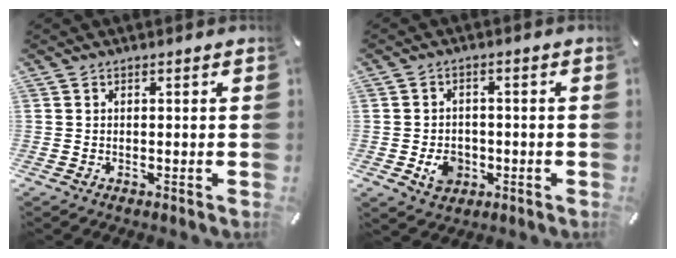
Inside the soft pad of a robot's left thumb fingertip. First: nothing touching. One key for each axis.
{"total": 5.9, "fx": -1.6, "fy": 4.8, "fz": 2.9, "tx": -0.053, "ty": 0.003, "tz": -0.028}